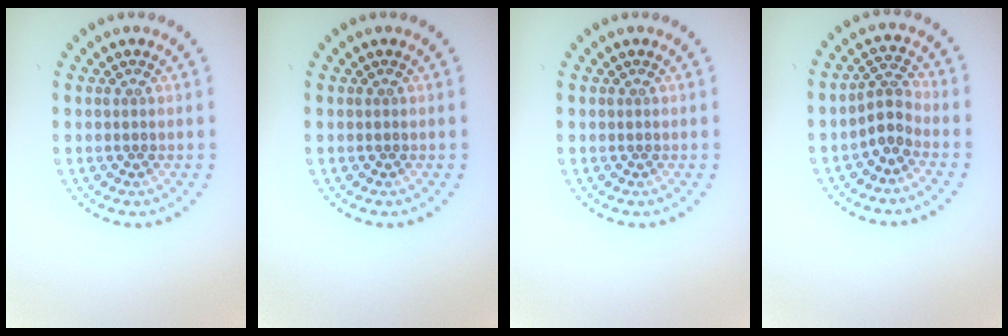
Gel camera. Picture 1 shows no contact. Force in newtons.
{"total": 0.0}
{"total": 0.0}
{"total": 2.2, "press": 1.6, "slide": 1.5}